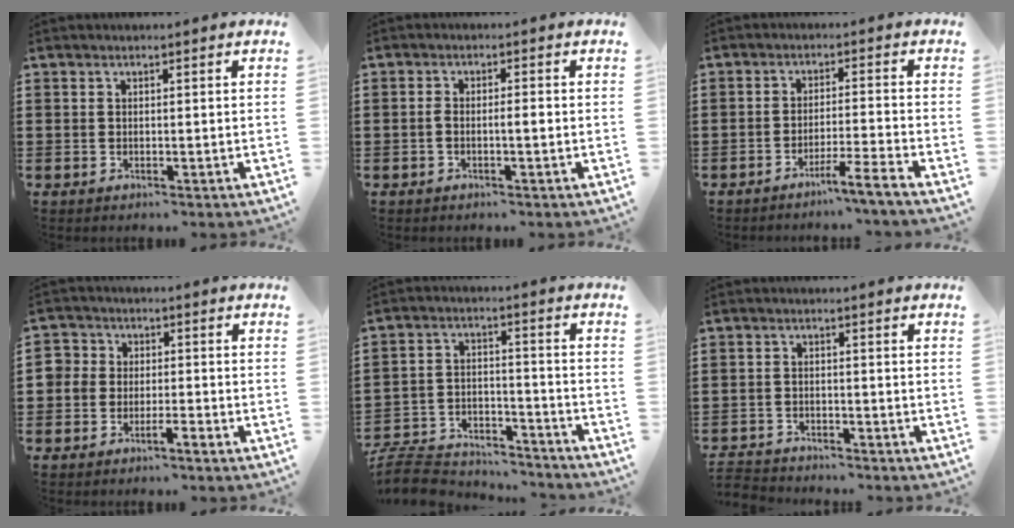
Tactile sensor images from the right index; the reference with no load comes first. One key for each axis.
{"total": 2.0, "fx": -0.6, "fy": 0.4, "fz": 1.9, "tx": -0.037, "ty": 0.004, "tz": -0.012}
{"total": 4.1, "fx": -3.4, "fy": -1.2, "fz": 2.0, "tx": -0.030, "ty": -0.012, "tz": -0.065}
{"total": 2.8, "fx": -2.1, "fy": 1.8, "fz": 0.6, "tx": -0.027, "ty": 0.005, "tz": -0.049}
{"total": 8.5, "fx": -8.2, "fy": 1.7, "fz": 1.7, "tx": -0.039, "ty": 0.019, "tz": -0.161}
{"total": 2.2, "fx": -2.2, "fy": 0.2, "fz": -0.3, "tx": -0.003, "ty": 0.000, "tz": -0.049}